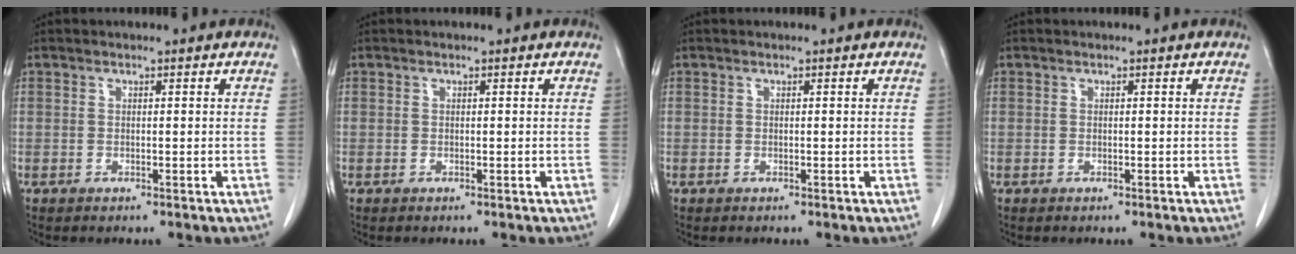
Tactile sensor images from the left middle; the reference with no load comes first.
{"total": 0.0}
{"total": 0.0}
{"total": 0.0}